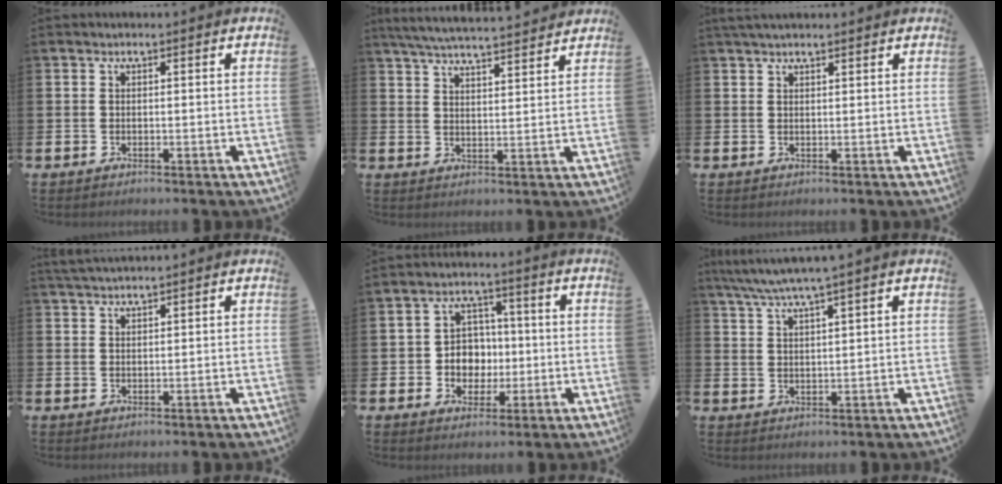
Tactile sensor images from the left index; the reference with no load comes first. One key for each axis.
{"total": 5.8, "fx": 5.7, "fy": 0.2, "fz": 1.2, "tx": -0.043, "ty": -0.031, "tz": 0.101}
{"total": 2.1, "fx": 1.9, "fy": 0.4, "fz": 0.8, "tx": -0.013, "ty": 0.001, "tz": 0.033}
{"total": 2.0, "fx": 2.0, "fy": 0.1, "fz": 0.3, "tx": -0.007, "ty": -0.004, "tz": 0.037}
{"total": 5.3, "fx": -0.2, "fy": 4.9, "fz": 1.9, "tx": -0.032, "ty": 0.004, "tz": -0.013}
{"total": 4.8, "fx": 4.2, "fy": -0.6, "fz": 2.2, "tx": -0.058, "ty": -0.012, "tz": 0.074}